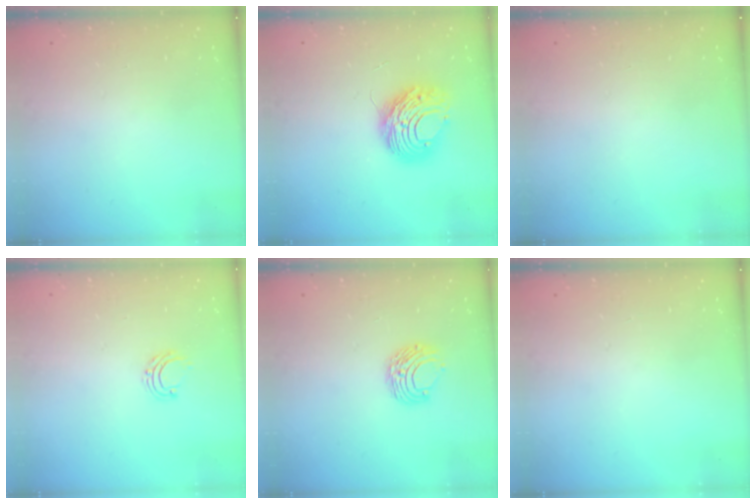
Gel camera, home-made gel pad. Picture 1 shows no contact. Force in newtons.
{"total": 9.7, "press": 9.7, "slide": 1.2}
{"total": 0.0}
{"total": 6.5, "press": 6.5, "slide": 0.4}
{"total": 7.7, "press": 7.7, "slide": 0.3}
{"total": 0.0}